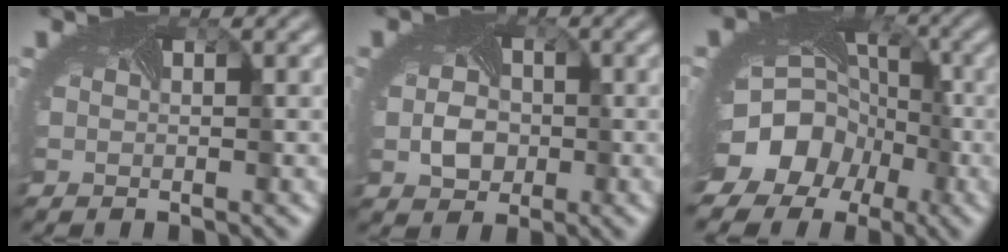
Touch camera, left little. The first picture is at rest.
{"total": 3.5, "force": [-0.7, 2.9, 1.9], "torque": [-0.032, -0.006, -0.008]}
{"total": 12.7, "force": [-5.5, 10.4, 4.9], "torque": [-0.091, -0.035, -0.102]}